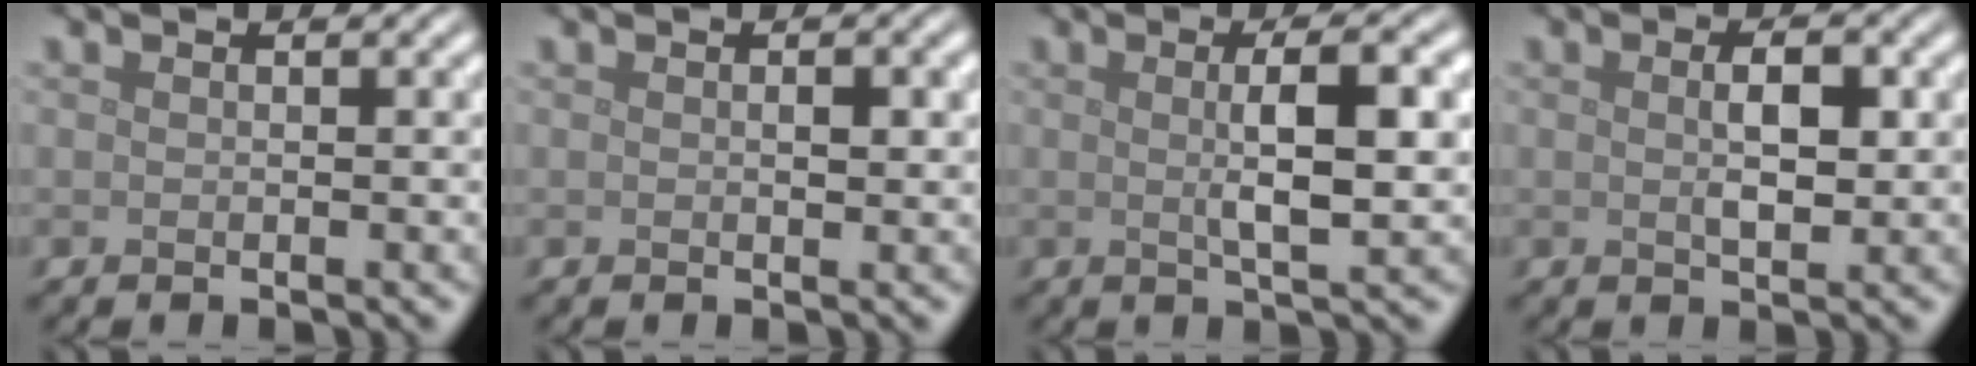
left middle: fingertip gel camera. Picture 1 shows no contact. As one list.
[{"total": 1.0, "force": [0.1, 0.5, 0.9], "torque": [-0.012, -0.002, 0.002]}, {"total": 5.0, "force": [0.5, 1.1, 4.9], "torque": [-0.077, 0.006, 0.009]}, {"total": 2.8, "force": [0.4, 1.2, 2.5], "torque": [-0.046, -0.001, 0.007]}]